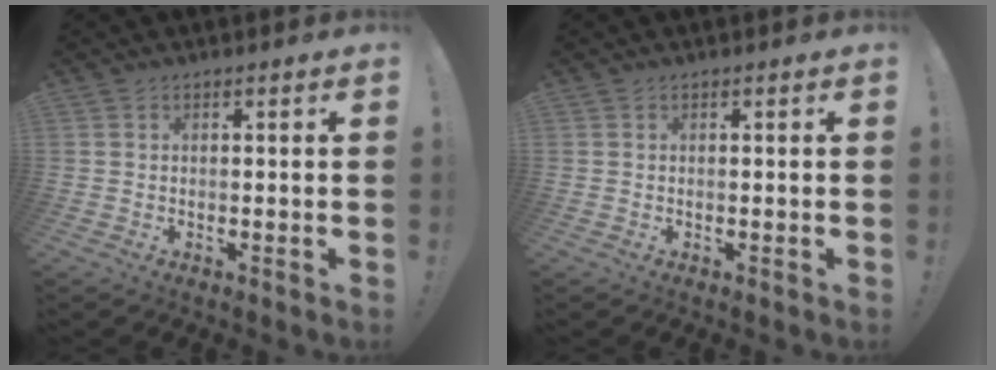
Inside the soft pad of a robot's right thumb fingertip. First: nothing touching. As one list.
[{"total": 0.0}]